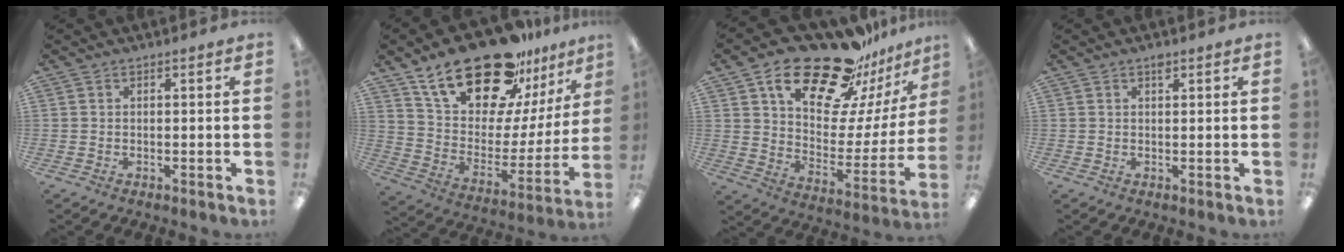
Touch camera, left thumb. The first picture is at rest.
{"total": 24.5, "force": [18.6, 10.1, 12.2], "torque": [-0.211, -0.118, 0.328]}
{"total": 25.5, "force": [18.6, 11.3, 13.2], "torque": [-0.210, -0.115, 0.321]}
{"total": 1.4, "force": [0.9, 0.6, 0.8], "torque": [-0.011, -0.002, 0.015]}